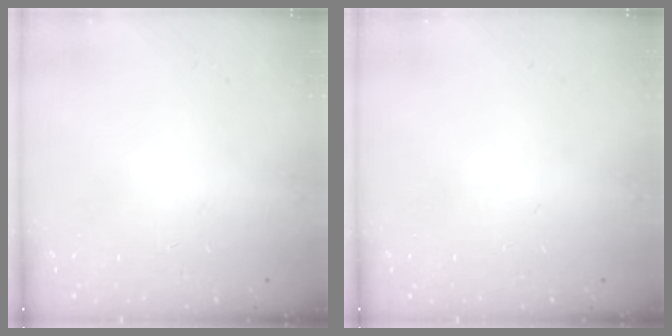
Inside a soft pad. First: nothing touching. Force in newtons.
{"total": 0.0}